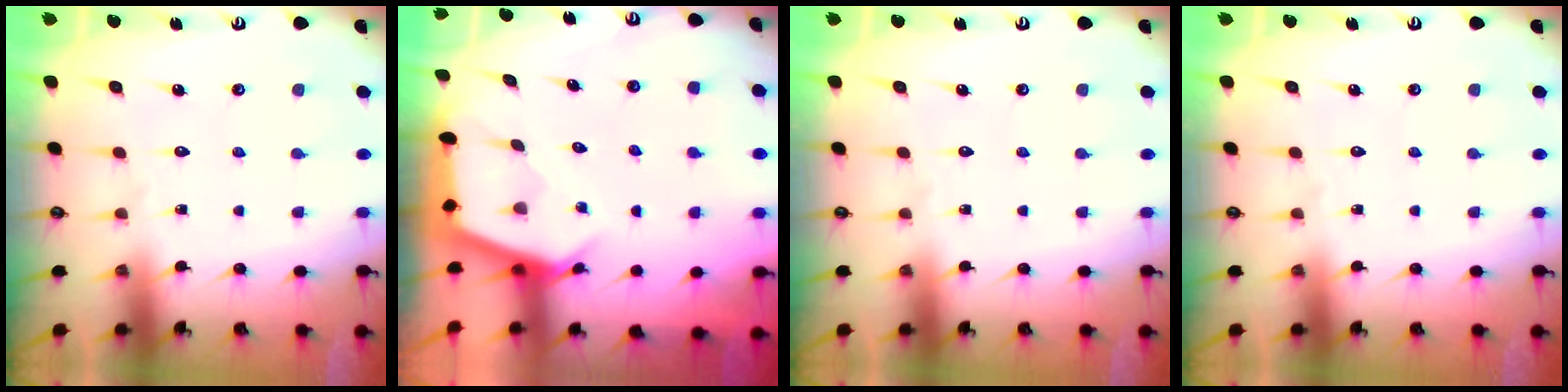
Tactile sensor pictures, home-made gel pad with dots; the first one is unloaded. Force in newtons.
{"total": 2.9, "press": 2.9, "slide": 0.3}
{"total": 0.0}
{"total": 0.0}